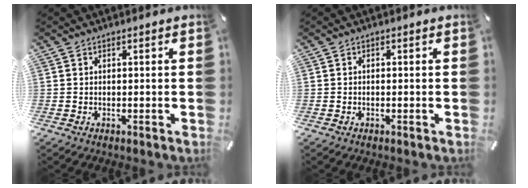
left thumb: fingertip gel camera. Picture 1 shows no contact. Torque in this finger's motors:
{"motor_torque": [-0.04, -0.27, -0.06, 0.00, 0.02]}